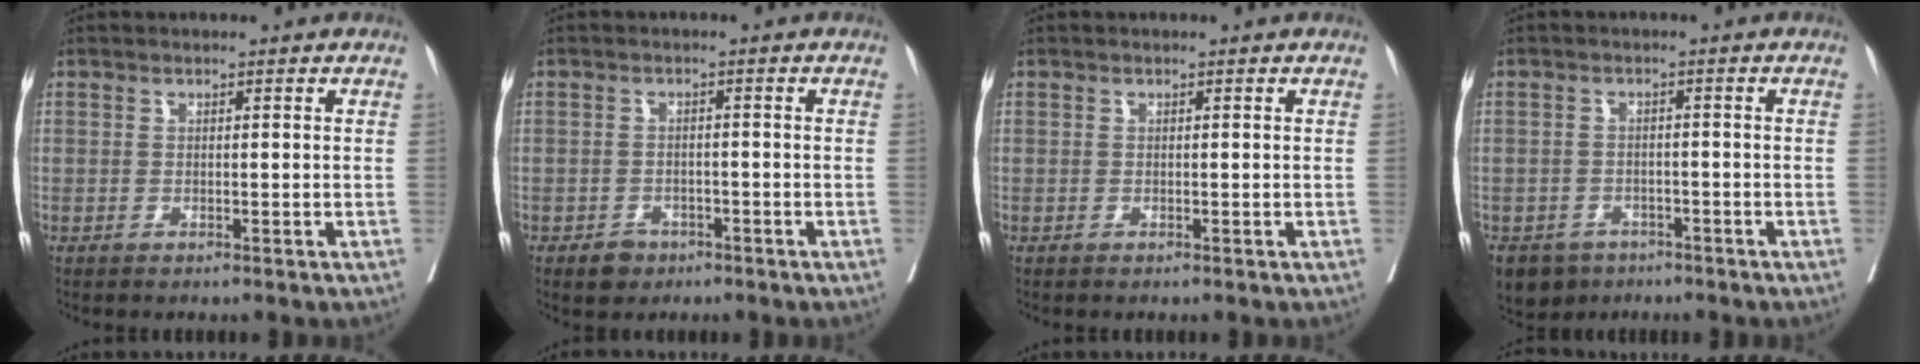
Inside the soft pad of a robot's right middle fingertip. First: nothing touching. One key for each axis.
{"total": 2.7, "fx": -1.8, "fy": 1.9, "fz": 0.7, "tx": -0.010, "ty": 0.006, "tz": -0.023}
{"total": 0.0}
{"total": 6.0, "fx": -4.4, "fy": 4.0, "fz": 1.0, "tx": -0.013, "ty": 0.001, "tz": -0.068}